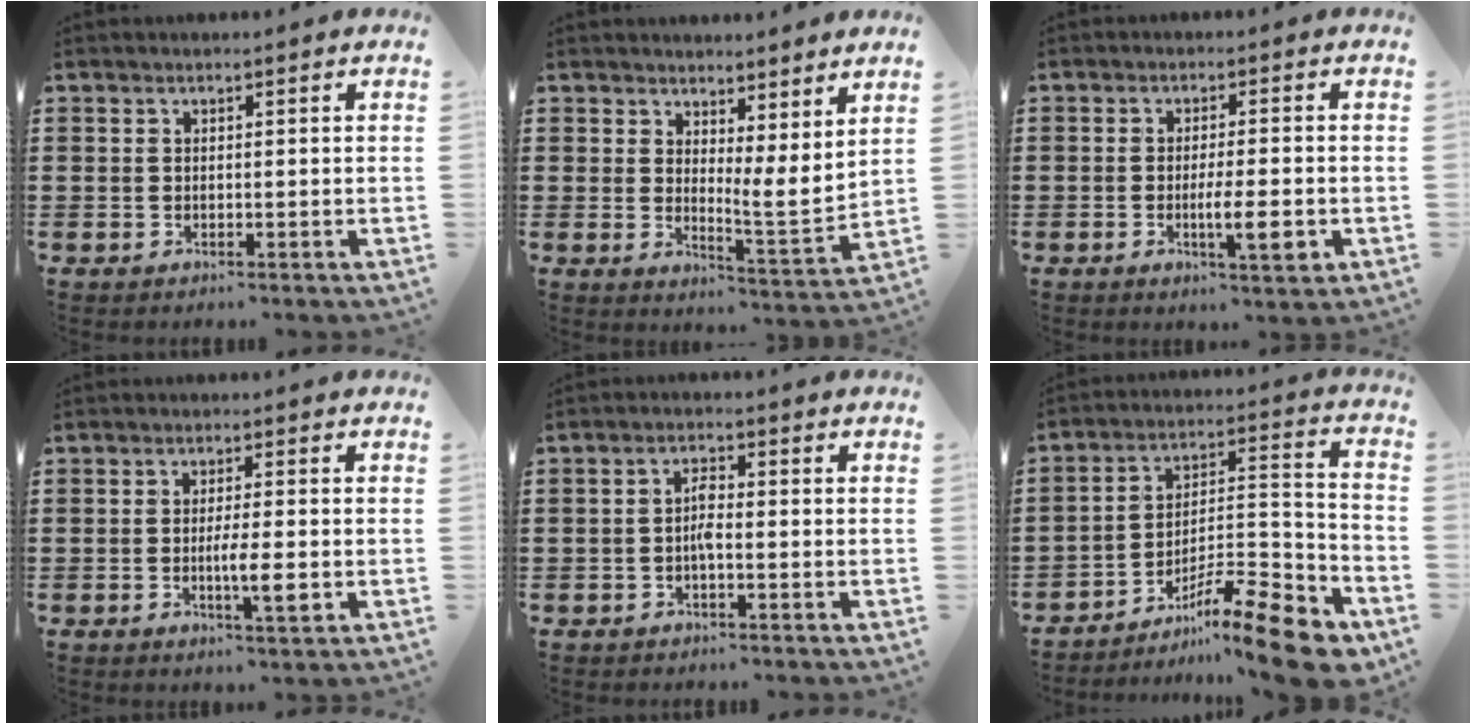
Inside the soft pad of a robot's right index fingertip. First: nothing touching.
{"total": 4.9, "force": [4.0, 0.9, 2.7], "torque": [-0.041, -0.039, 0.070]}
{"total": 5.9, "force": [-1.8, 0.9, 5.5], "torque": [-0.096, -0.010, -0.030]}
{"total": 4.8, "force": [-1.2, 0.6, 4.6], "torque": [-0.084, -0.007, -0.024]}
{"total": 2.7, "force": [-0.6, 0.7, 2.5], "torque": [-0.054, 0.001, -0.014]}
{"total": 14.0, "force": [-10.8, 2.1, 8.7], "torque": [-0.117, 0.035, -0.194]}